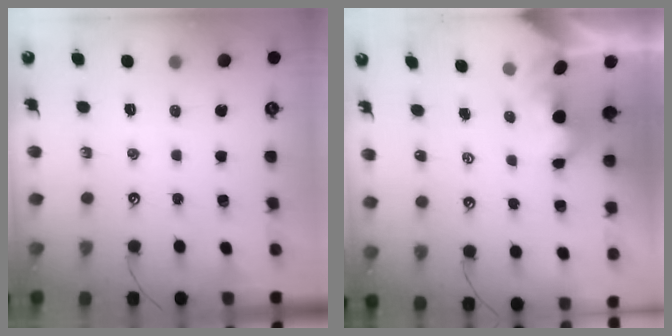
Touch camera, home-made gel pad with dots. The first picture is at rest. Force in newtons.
{"total": 1.8, "press": 1.8, "slide": 0.1}